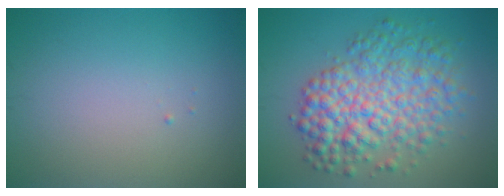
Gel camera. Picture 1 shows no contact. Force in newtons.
{"total": 7.4, "press": 7.4, "slide": 0.1}